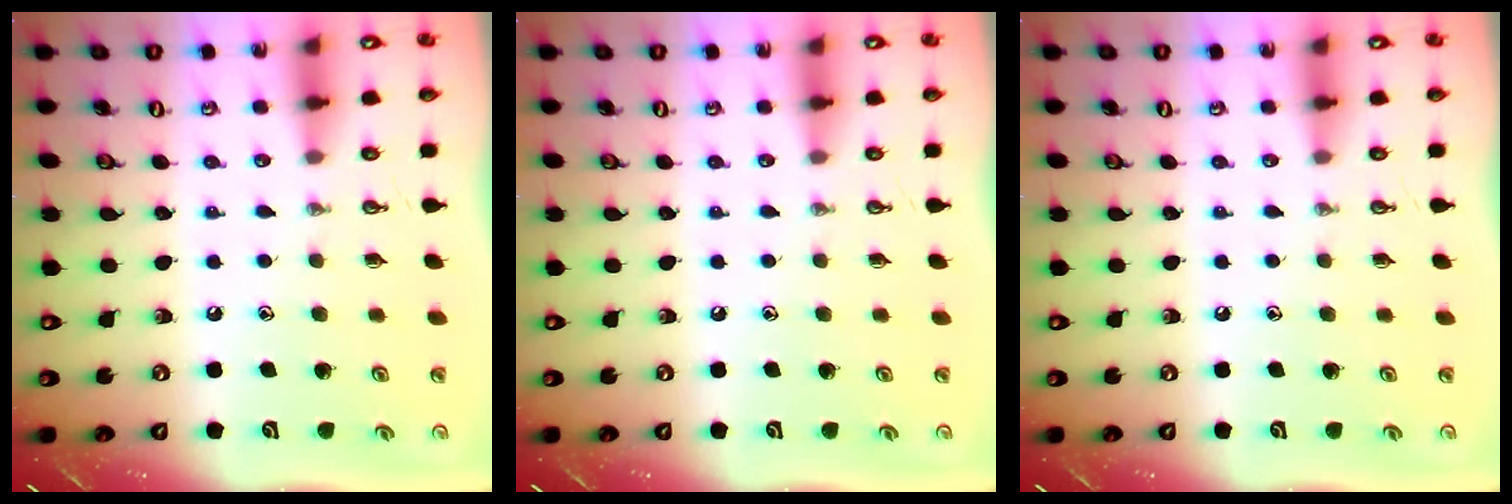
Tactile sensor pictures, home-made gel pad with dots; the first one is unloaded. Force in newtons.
{"total": 0.0}
{"total": 0.0}